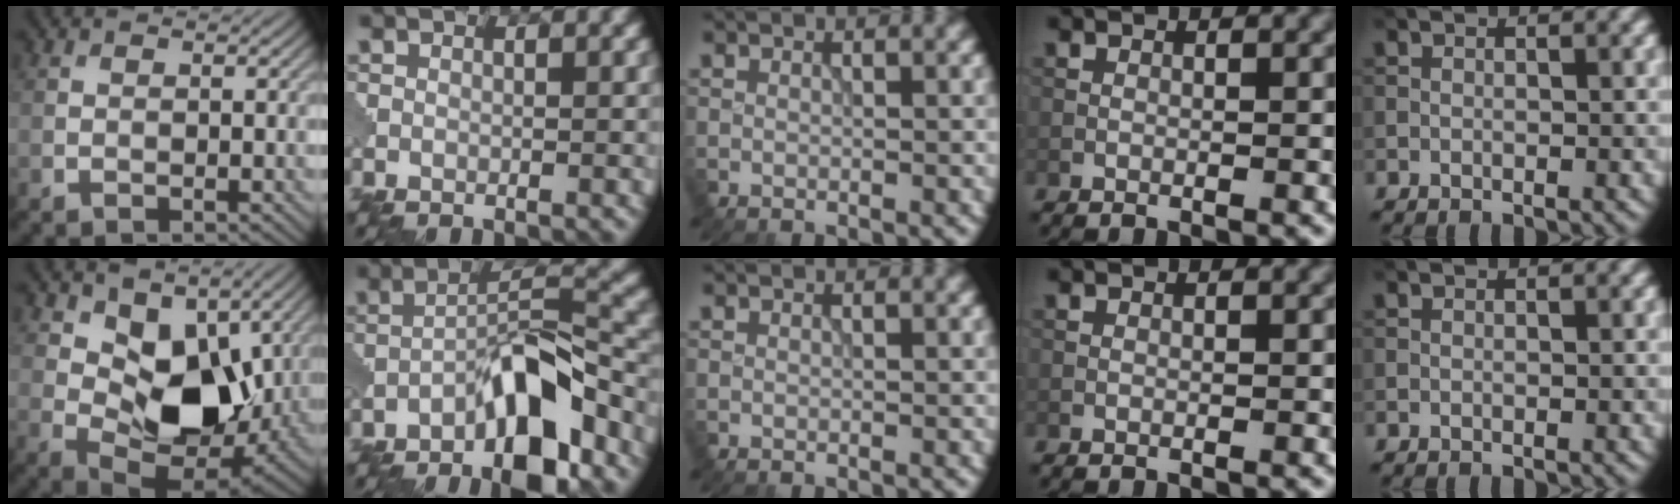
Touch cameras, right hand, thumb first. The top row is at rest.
{"thumb": {"total": 11.4, "force": [2.8, 7.2, 8.3], "torque": [-0.143, -0.020, 0.048]}, "index": {"total": 9.0, "force": [-5.4, 2.6, 6.7], "torque": [-0.101, 0.023, -0.096]}}